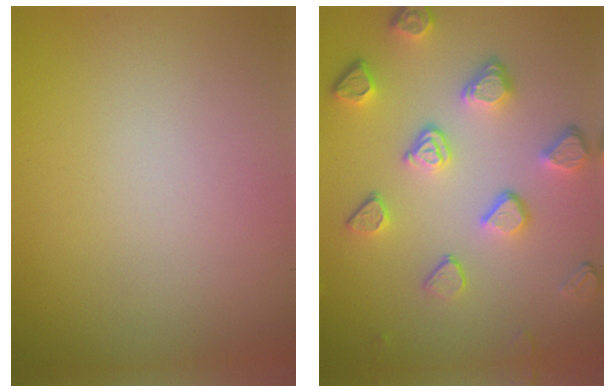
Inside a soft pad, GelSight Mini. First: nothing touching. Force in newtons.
{"total": 5.1, "press": 3.9, "slide": 3.2}